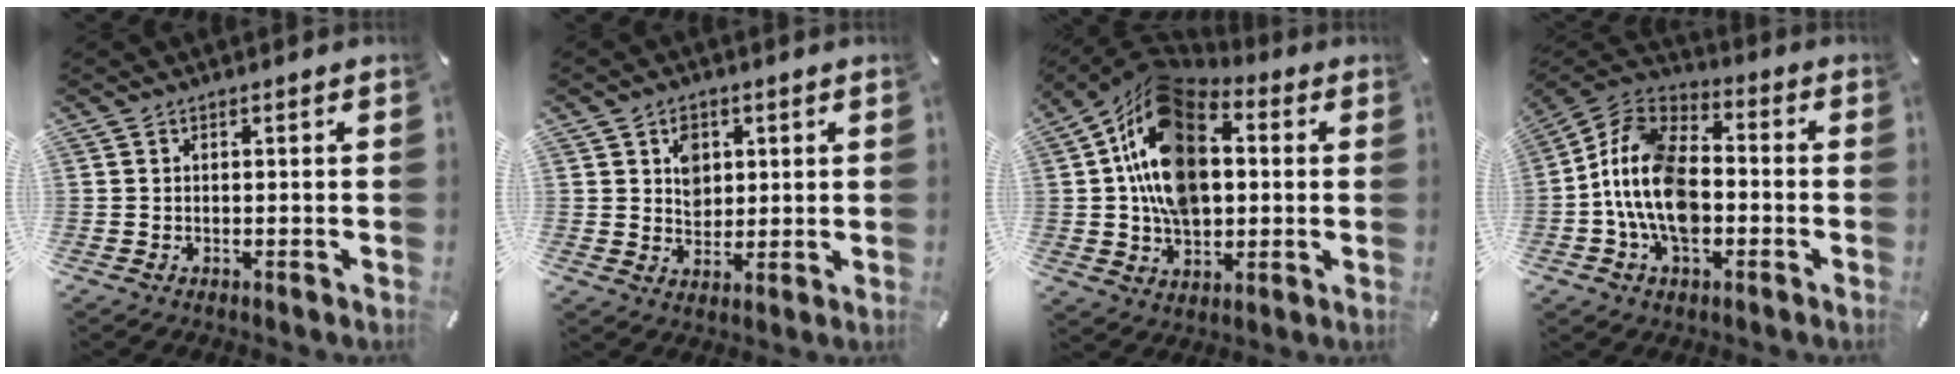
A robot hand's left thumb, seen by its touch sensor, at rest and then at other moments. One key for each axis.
{"total": 5.6, "fx": 1.6, "fy": 4.8, "fz": 2.4, "tx": -0.027, "ty": -0.003, "tz": 0.024}
{"total": 20.1, "fx": 3.3, "fy": 14.3, "fz": 13.7, "tx": -0.249, "ty": -0.005, "tz": 0.056}
{"total": 16.2, "fx": -3.7, "fy": 10.5, "fz": 11.7, "tx": -0.259, "ty": 0.020, "tz": -0.069}